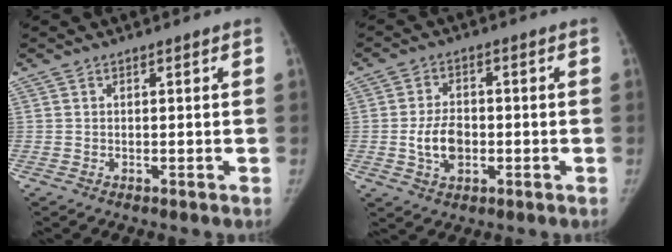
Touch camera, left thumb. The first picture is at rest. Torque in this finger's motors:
{"motor_torque": [-0.11, 0.18, 0.29, 0.19, 0.04]}